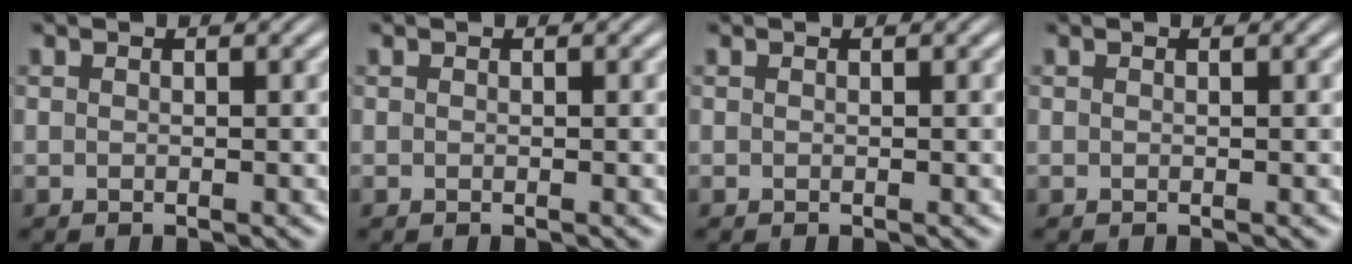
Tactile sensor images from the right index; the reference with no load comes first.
{"total": 0.0}
{"total": 0.0}
{"total": 0.0}